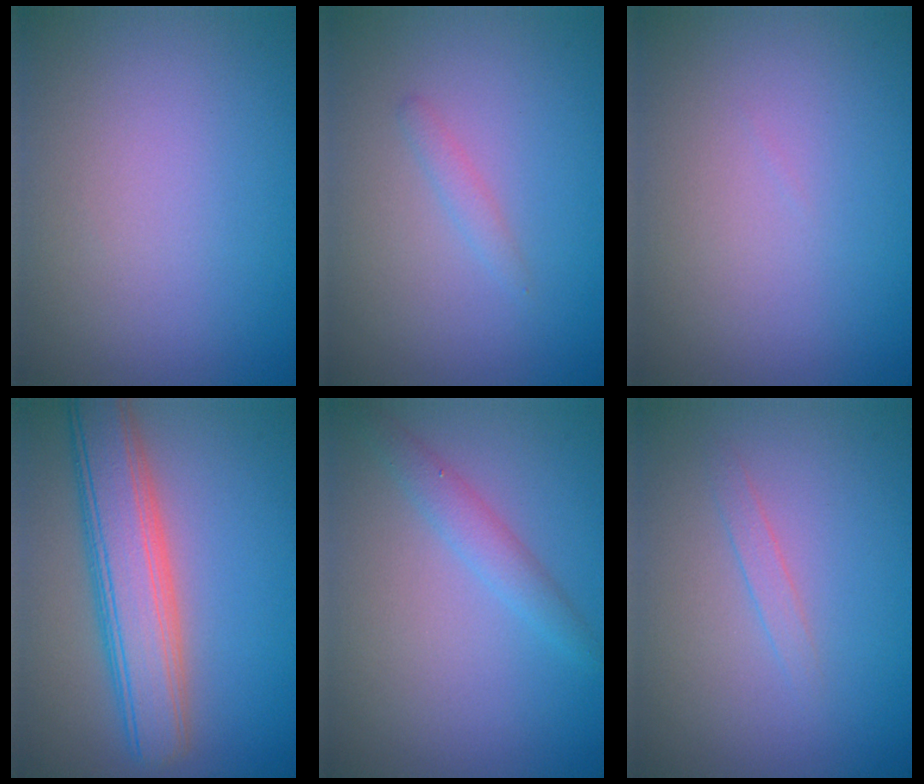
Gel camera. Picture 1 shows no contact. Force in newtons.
{"total": 0.9, "press": 0.9, "slide": 0.0}
{"total": 0.0}
{"total": 7.0, "press": 7.0, "slide": 0.6}
{"total": 1.9, "press": 1.9, "slide": 0.0}
{"total": 1.0, "press": 1.0, "slide": 0.1}